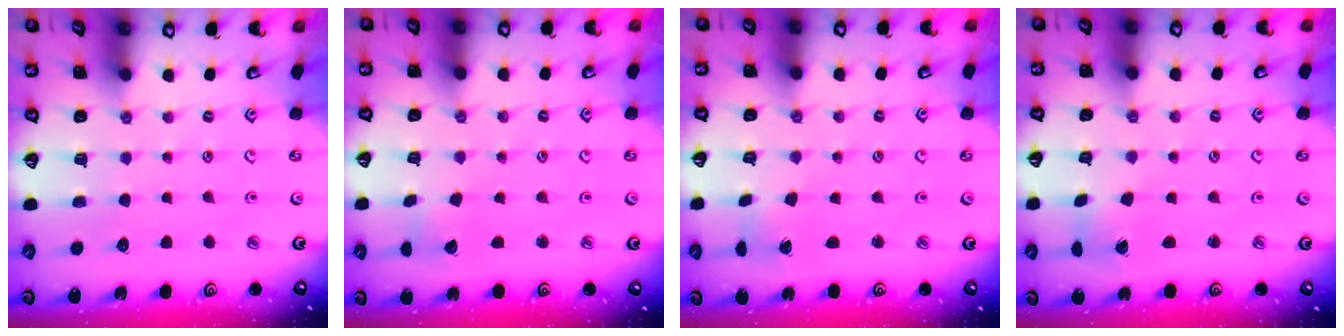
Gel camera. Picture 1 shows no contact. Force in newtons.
{"total": 4.2, "press": 4.1, "slide": 0.3}
{"total": 1.6, "press": 1.6, "slide": 0.1}
{"total": 1.4, "press": 1.4, "slide": 0.2}